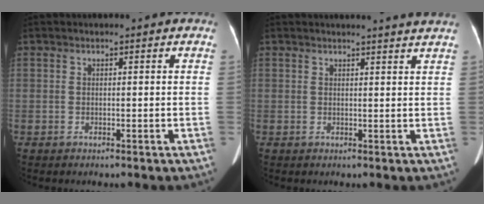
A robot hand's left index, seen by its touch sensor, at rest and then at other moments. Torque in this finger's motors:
{"motor_torque": [-0.50, -1.41, 0.13, 0.04]}